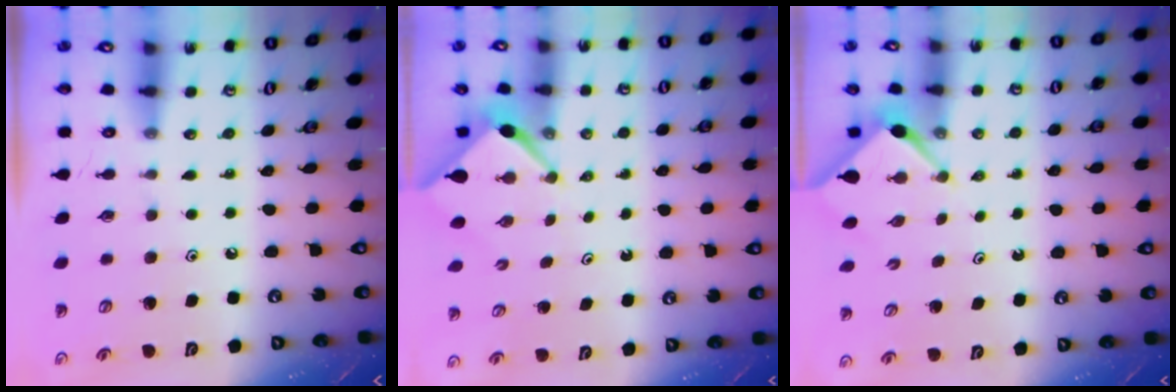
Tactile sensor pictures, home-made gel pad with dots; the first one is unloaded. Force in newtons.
{"total": 2.6, "press": 2.6, "slide": 0.3}
{"total": 3.0, "press": 2.9, "slide": 0.3}